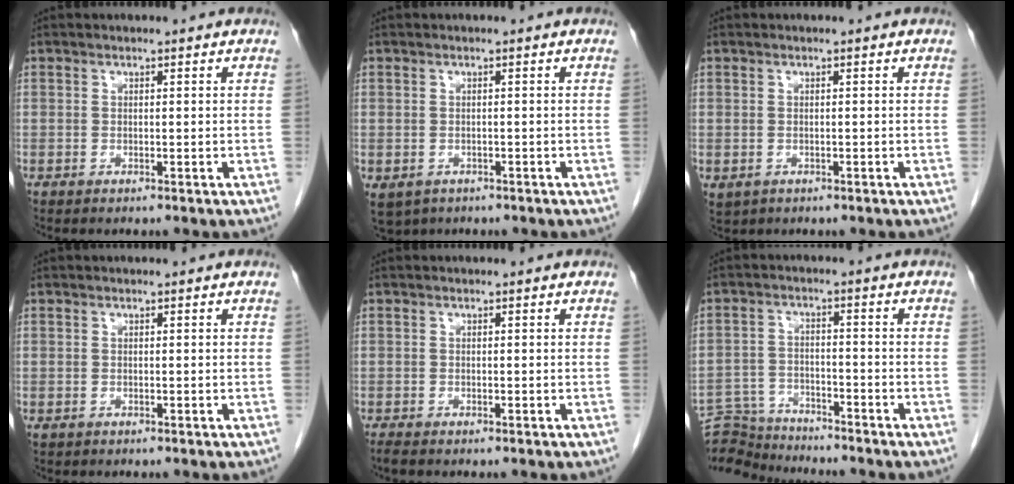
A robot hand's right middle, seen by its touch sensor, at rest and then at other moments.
{"total": 5.3, "force": [-2.9, 4.0, 1.9], "torque": [-0.037, -0.004, -0.038]}
{"total": 1.9, "force": [-0.5, 1.6, 0.8], "torque": [-0.018, -0.001, 0.004]}
{"total": 0.0}
{"total": 0.9, "force": [-0.8, 0.2, 0.5], "torque": [-0.018, -0.005, -0.014]}
{"total": 9.0, "force": [-8.9, 1.1, 0.0], "torque": [-0.003, 0.012, -0.158]}